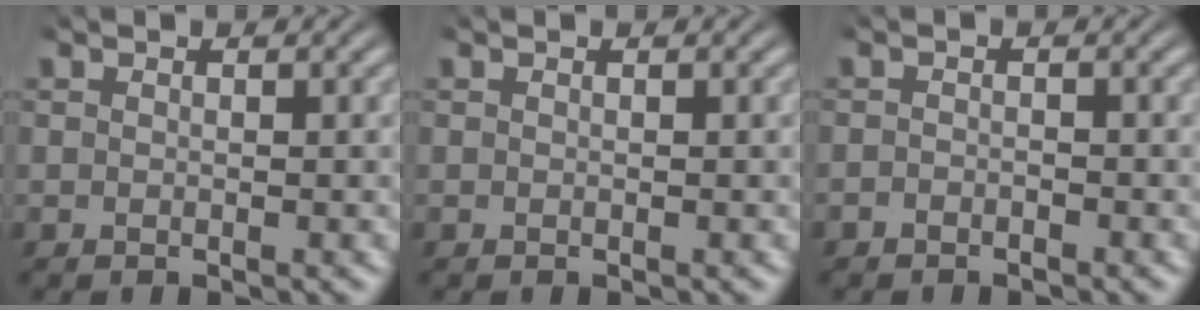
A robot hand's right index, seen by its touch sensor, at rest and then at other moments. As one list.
[{"total": 0.0}, {"total": 1.1, "force": [-1.1, 0.1, -0.1], "torque": [-0.001, -0.012, -0.015]}]